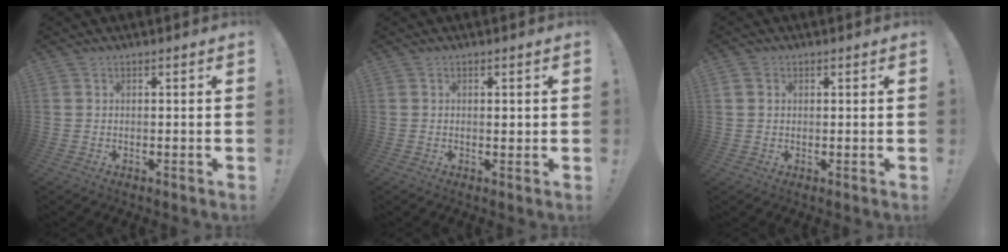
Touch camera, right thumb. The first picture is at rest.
{"total": 0.8, "force": [0.1, 0.5, 0.6], "torque": [0.003, -0.002, -0.001]}
{"total": 2.3, "force": [0.7, 2.0, 0.9], "torque": [-0.011, 0.002, 0.013]}